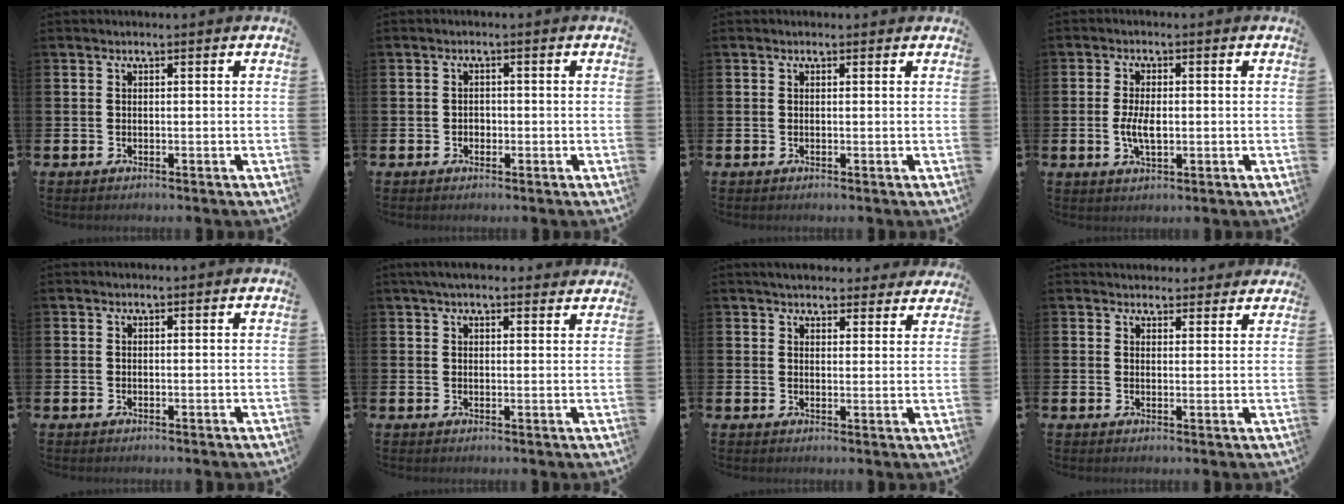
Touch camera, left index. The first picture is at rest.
{"total": 1.2, "force": [-0.3, 1.1, 0.4], "torque": [-0.006, 0.003, -0.010]}
{"total": 0.0}
{"total": 4.1, "force": [-0.3, 2.0, 3.6], "torque": [-0.060, -0.004, -0.010]}
{"total": 0.0}
{"total": 3.4, "force": [3.0, 0.8, 1.3], "torque": [-0.031, -0.004, 0.055]}
{"total": 4.3, "force": [4.1, 1.0, 0.5], "torque": [-0.012, -0.020, 0.075]}
{"total": 3.3, "force": [3.1, 1.1, -0.3], "torque": [0.006, -0.016, 0.056]}